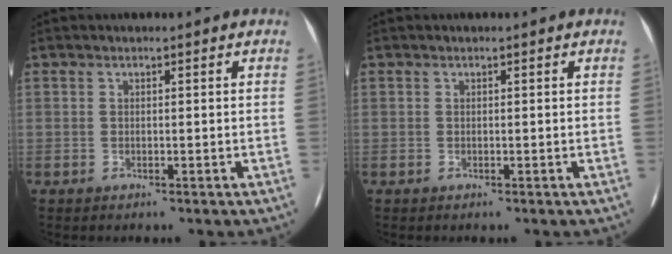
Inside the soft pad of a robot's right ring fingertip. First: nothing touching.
{"total": 0.0}